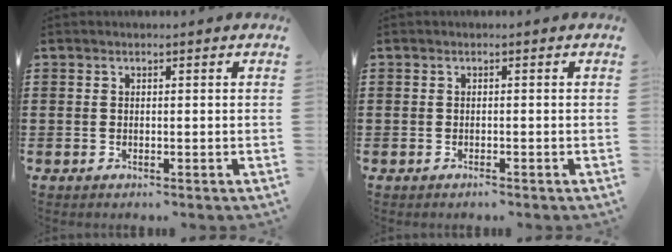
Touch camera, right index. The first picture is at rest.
{"total": 0.6, "force": [-0.5, 0.1, 0.2], "torque": [-0.007, -0.003, -0.010]}